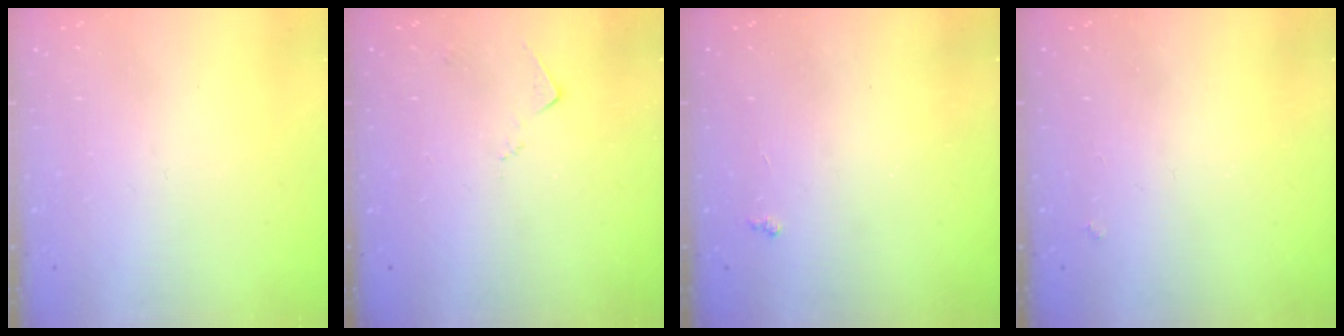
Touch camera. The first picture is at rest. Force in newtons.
{"total": 5.4, "press": 5.3, "slide": 0.6}
{"total": 2.9, "press": 2.8, "slide": 0.5}
{"total": 1.3, "press": 1.3, "slide": 0.4}